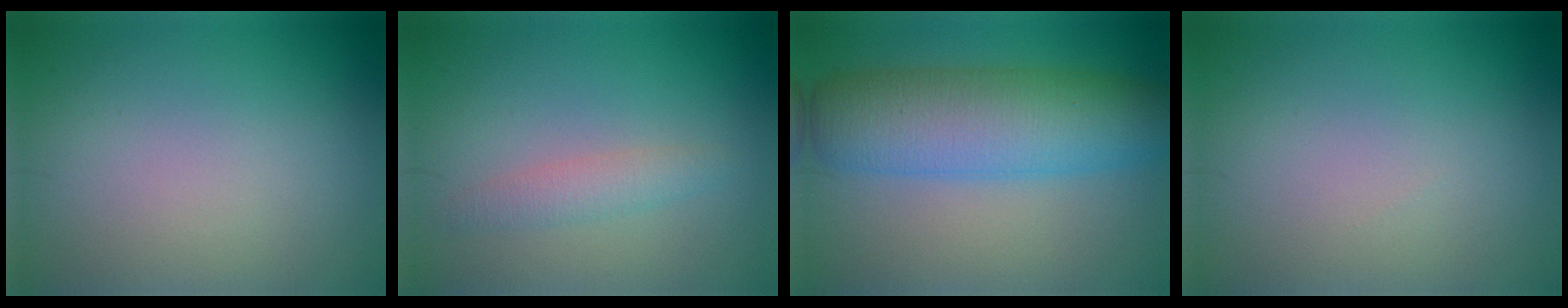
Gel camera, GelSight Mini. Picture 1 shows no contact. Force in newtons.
{"total": 1.8, "press": 1.8, "slide": 0.1}
{"total": 8.7, "press": 8.7, "slide": 0.2}
{"total": 0.0}